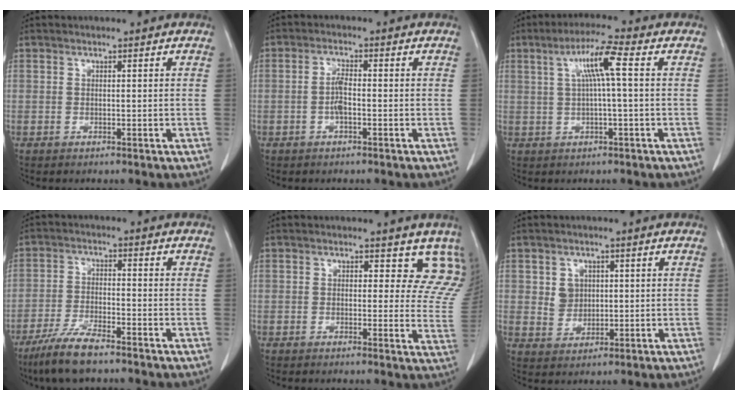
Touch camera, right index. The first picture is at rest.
{"total": 2.7, "force": [-0.6, 0.7, 2.5], "torque": [-0.049, 0.005, -0.012]}
{"total": 6.6, "force": [1.6, 0.0, 6.4], "torque": [-0.116, 0.018, 0.031]}
{"total": 7.4, "force": [-5.5, 1.2, 4.7], "torque": [-0.096, -0.014, -0.104]}
{"total": 7.6, "force": [6.2, 3.7, 2.3], "torque": [0.008, -0.011, 0.043]}
{"total": 3.9, "force": [1.0, 3.4, 1.6], "torque": [-0.026, 0.007, 0.026]}